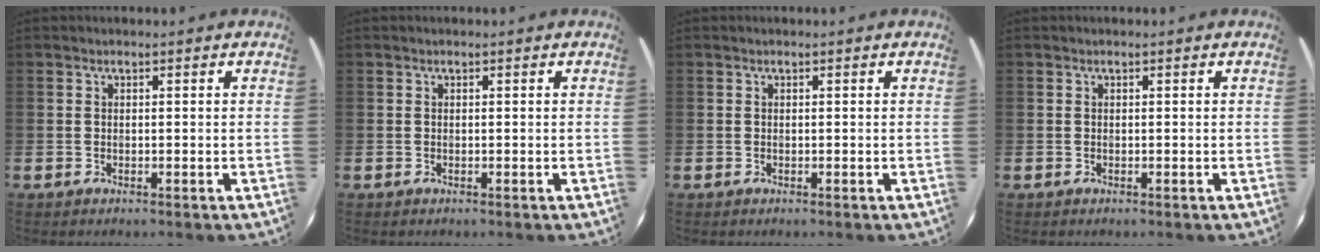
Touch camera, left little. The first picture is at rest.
{"total": 0.0}
{"total": 0.0}
{"total": 0.0}